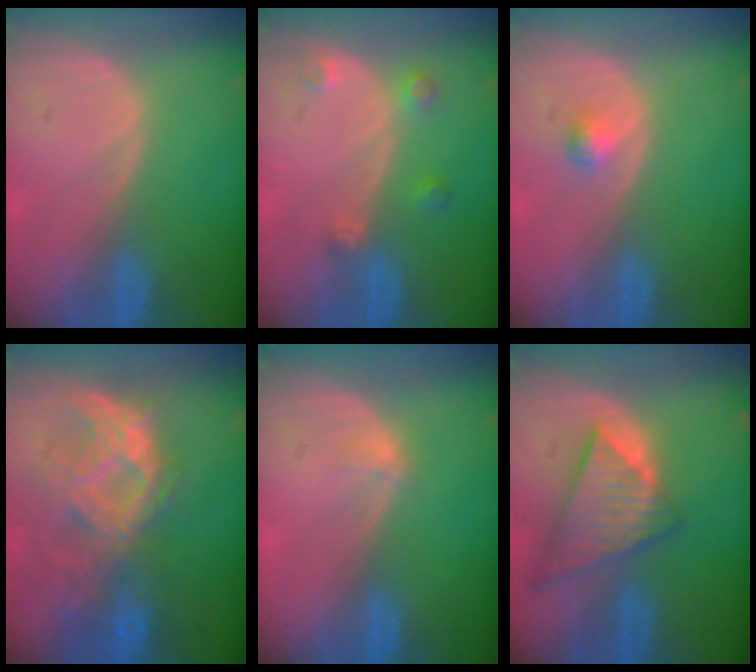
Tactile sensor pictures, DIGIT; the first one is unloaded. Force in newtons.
{"total": 2.7, "press": 2.6, "slide": 0.5}
{"total": 1.5, "press": 1.5, "slide": 0.3}
{"total": 9.6, "press": 8.9, "slide": 3.8}
{"total": 1.1, "press": 0.8, "slide": 0.7}
{"total": 9.0, "press": 7.8, "slide": 4.4}